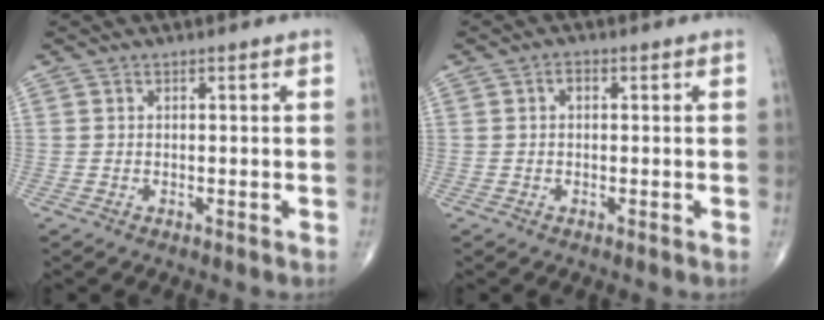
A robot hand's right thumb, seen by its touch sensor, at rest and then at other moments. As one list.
[{"total": 1.5, "force": [0.2, 0.9, 1.2], "torque": [-0.016, 0.005, 0.001]}]